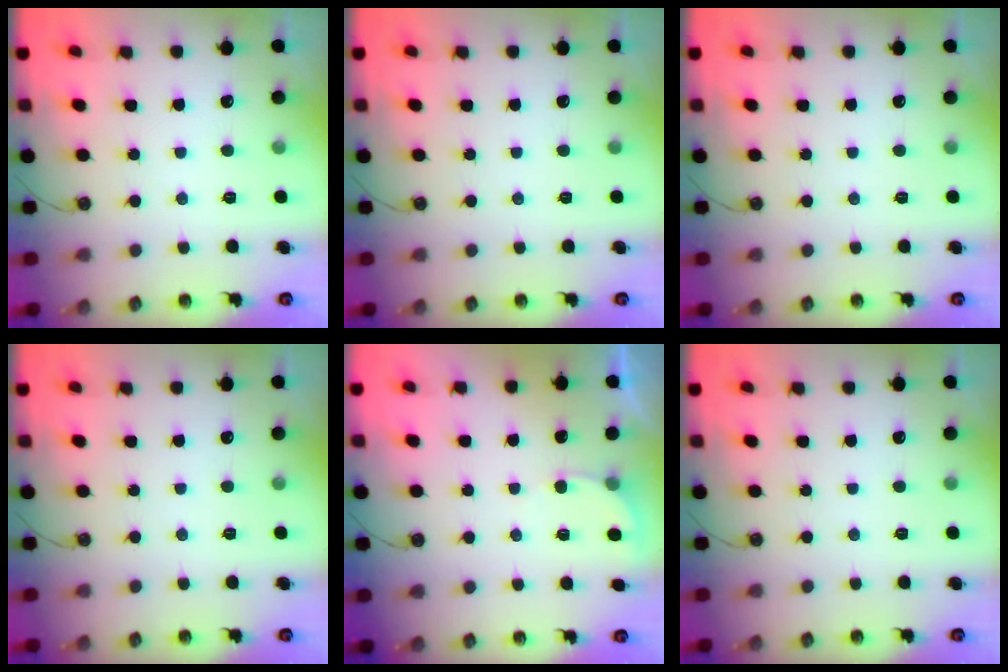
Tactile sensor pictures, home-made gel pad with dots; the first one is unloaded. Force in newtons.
{"total": 0.0}
{"total": 0.0}
{"total": 0.0}
{"total": 2.7, "press": 2.7, "slide": 0.2}
{"total": 0.0}